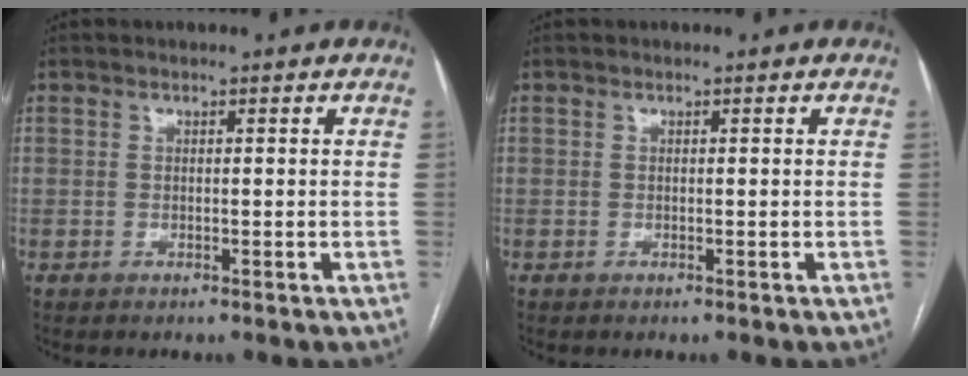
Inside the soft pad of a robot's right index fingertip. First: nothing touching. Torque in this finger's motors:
{"motor_torque": [0.00, 0.00, 0.01, 0.00]}